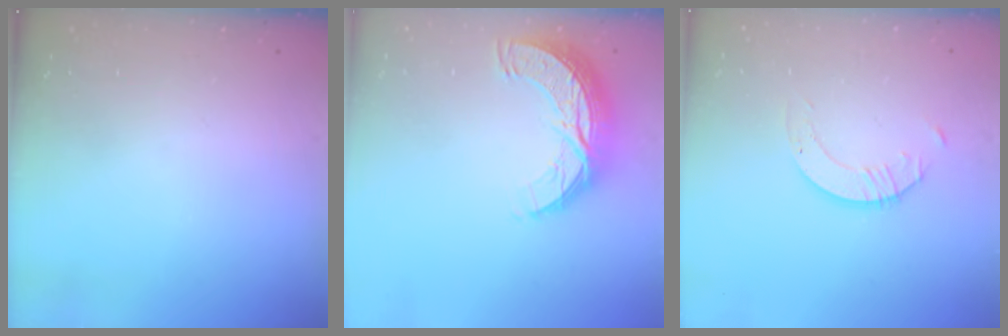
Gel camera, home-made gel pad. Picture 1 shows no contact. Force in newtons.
{"total": 10.2, "press": 10.2, "slide": 0.6}
{"total": 2.1, "press": 2.1, "slide": 0.2}